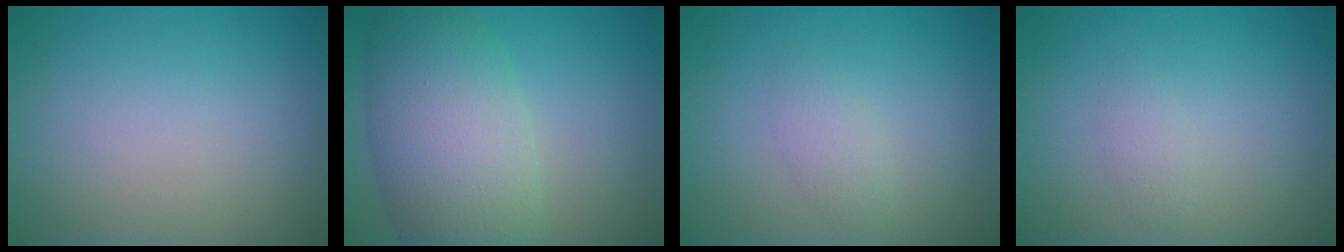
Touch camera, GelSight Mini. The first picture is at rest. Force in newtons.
{"total": 8.5, "press": 8.5, "slide": 0.3}
{"total": 1.5, "press": 1.5, "slide": 0.0}
{"total": 0.9, "press": 0.9, "slide": 0.1}